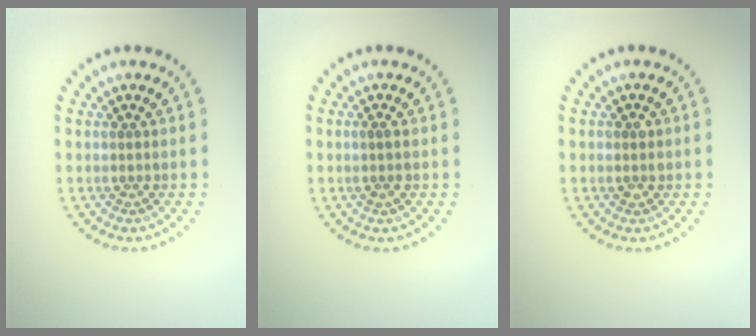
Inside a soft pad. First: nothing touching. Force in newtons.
{"total": 0.8, "press": 0.7, "slide": 0.4}
{"total": 1.1, "press": 1.1, "slide": 0.2}